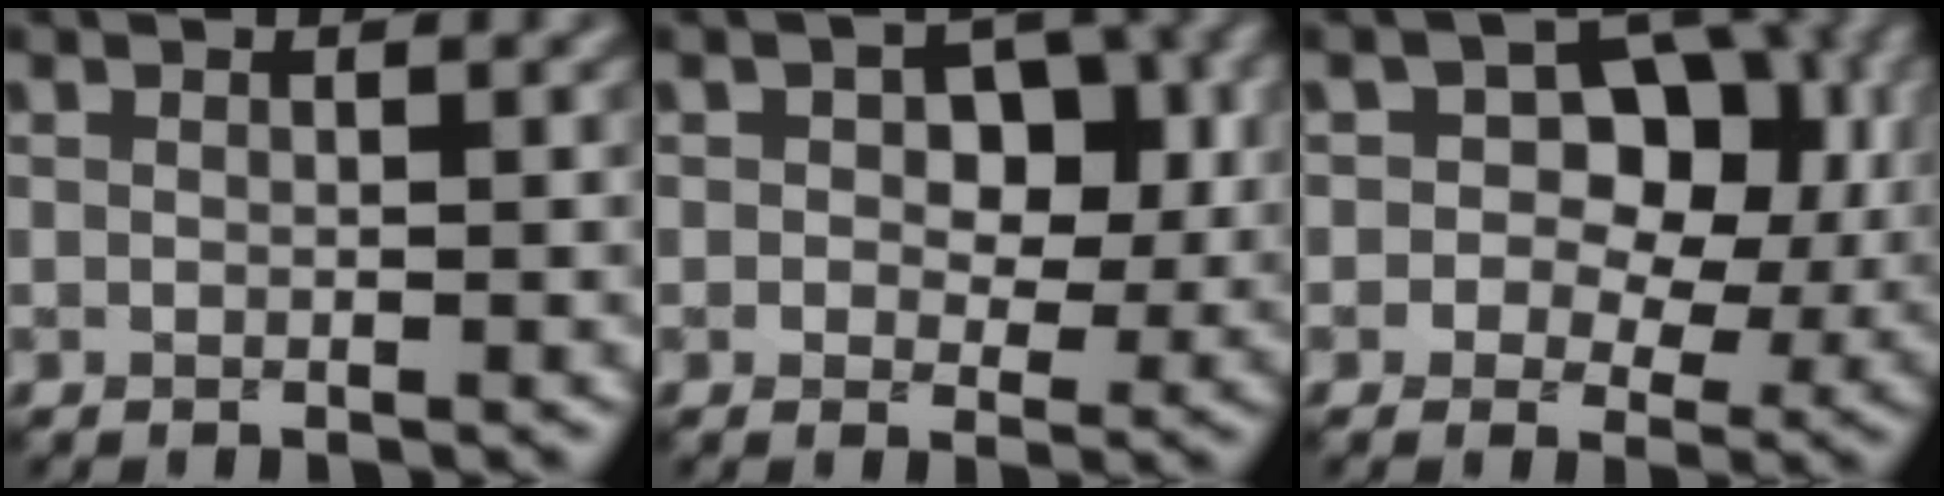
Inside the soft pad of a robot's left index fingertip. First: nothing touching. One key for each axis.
{"total": 5.3, "fx": 0.9, "fy": 3.3, "fz": 4.1, "tx": -0.050, "ty": -0.002, "tz": 0.008}
{"total": 9.3, "fx": 2.2, "fy": 6.8, "fz": 5.9, "tx": -0.061, "ty": 0.013, "tz": 0.012}